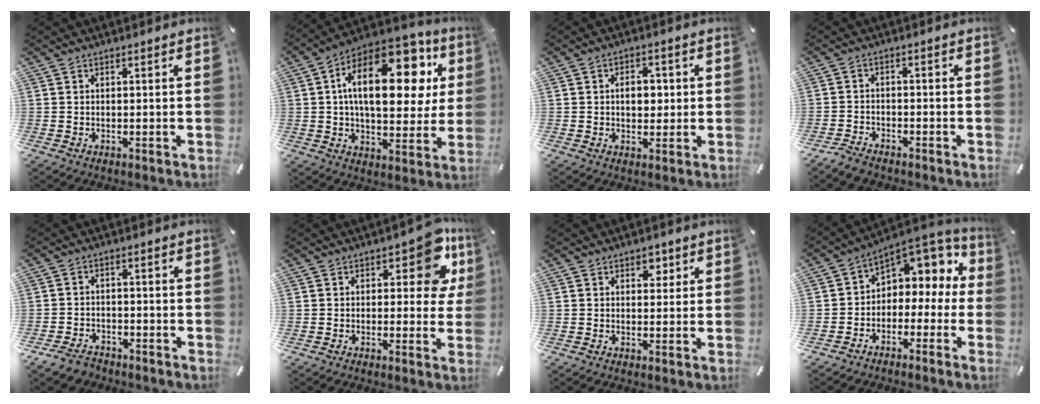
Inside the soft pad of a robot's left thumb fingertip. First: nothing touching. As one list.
[{"total": 23.2, "force": [7.2, 12.3, 18.3], "torque": [-0.301, -0.032, 0.109]}, {"total": 5.6, "force": [0.2, 4.0, 3.9], "torque": [-0.047, -0.003, -0.005]}, {"total": 2.9, "force": [-2.6, 1.0, 0.8], "torque": [-0.027, 0.012, -0.056]}, {"total": 4.3, "force": [-3.3, 2.4, 1.3], "torque": [-0.032, 0.017, -0.066]}, {"total": 10.6, "force": [4.8, 5.6, 7.6], "torque": [-0.073, -0.023, 0.077]}, {"total": 3.0, "force": [1.5, 2.2, 1.5], "torque": [-0.001, -0.007, 0.018]}, {"total": 5.5, "force": [1.8, 4.9, 1.7], "torque": [-0.034, -0.025, 0.034]}]